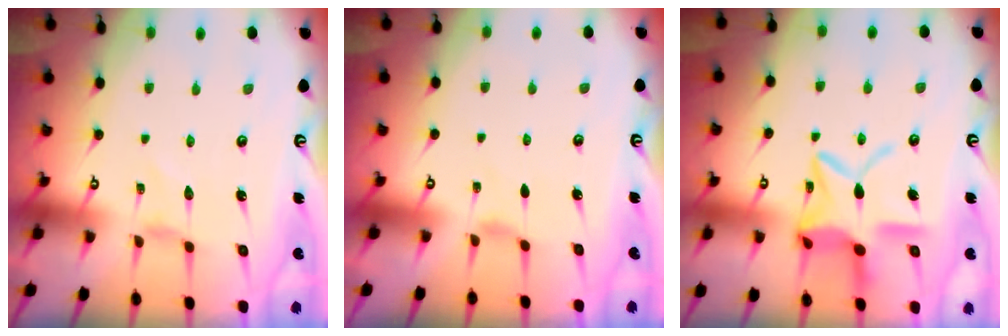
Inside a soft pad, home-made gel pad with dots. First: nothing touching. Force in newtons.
{"total": 0.9, "press": 0.8, "slide": 0.4}
{"total": 14.1, "press": 14.0, "slide": 1.2}